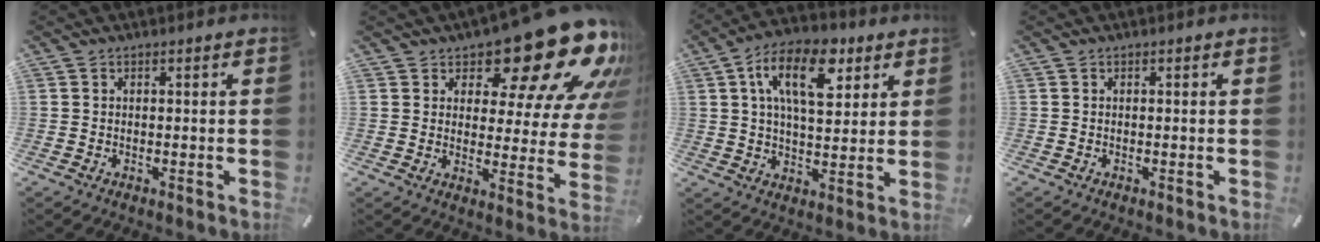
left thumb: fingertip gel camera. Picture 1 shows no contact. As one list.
[{"total": 21.0, "force": [14.7, 7.9, 12.8], "torque": [-0.175, -0.103, 0.240]}, {"total": 14.8, "force": [6.6, 7.6, 10.8], "torque": [-0.172, -0.009, 0.112]}, {"total": 0.0}]